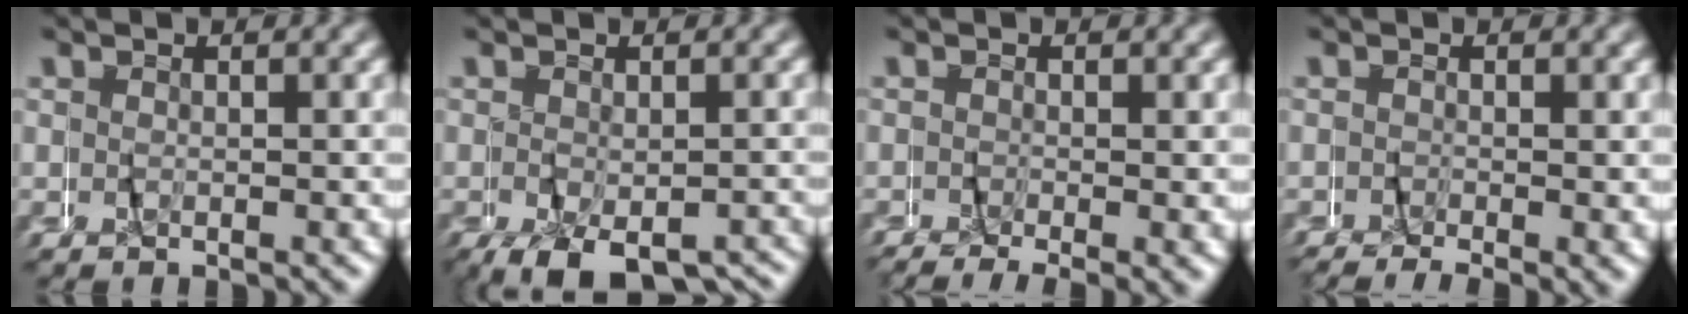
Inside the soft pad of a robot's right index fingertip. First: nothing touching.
{"total": 6.2, "force": [-4.2, 2.5, 3.8], "torque": [-0.072, -0.033, -0.043]}
{"total": 3.3, "force": [-2.2, 1.3, 2.2], "torque": [-0.028, -0.008, -0.032]}
{"total": 2.9, "force": [-1.7, 1.2, 1.9], "torque": [-0.022, -0.004, -0.028]}